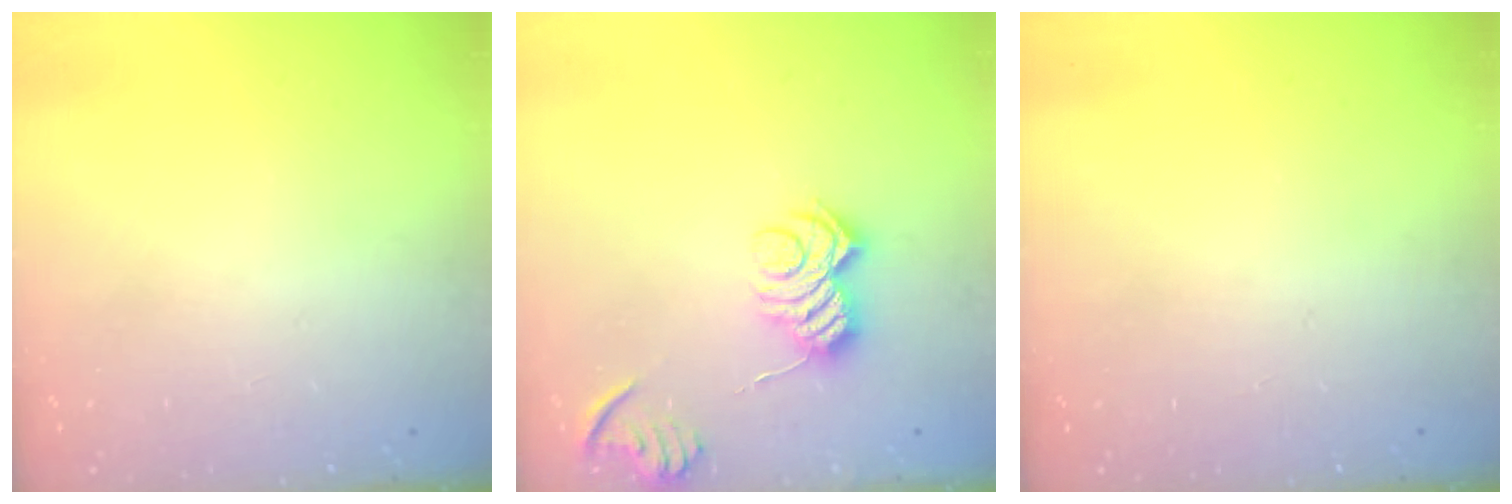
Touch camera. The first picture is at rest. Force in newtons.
{"total": 10.7, "press": 10.7, "slide": 0.3}
{"total": 0.0}